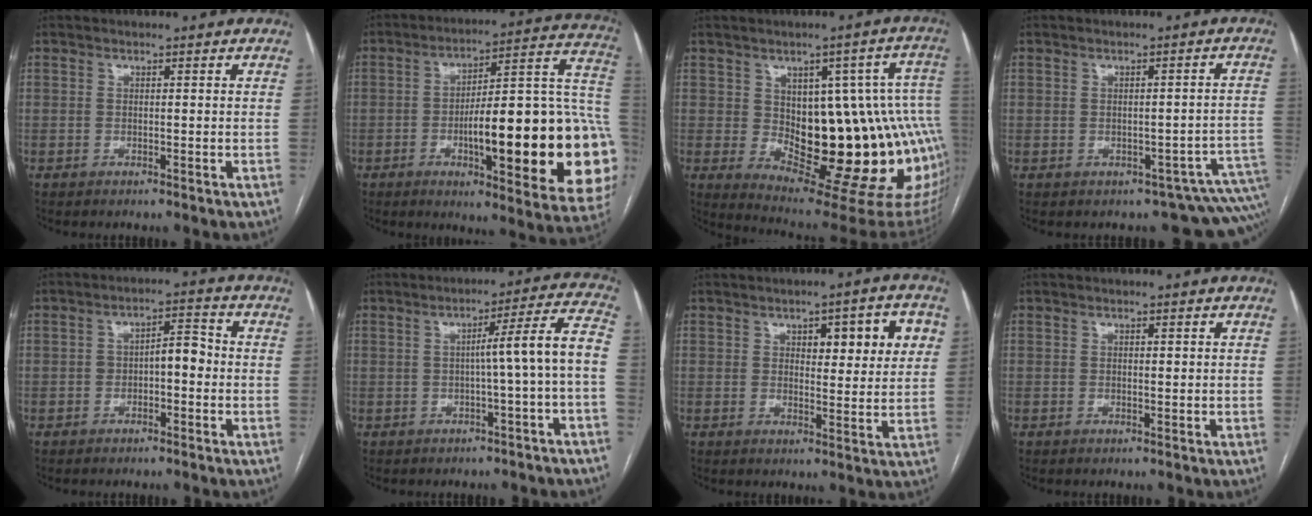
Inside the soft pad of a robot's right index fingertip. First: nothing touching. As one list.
[{"total": 29.1, "force": [-5.5, 5.3, 28.1], "torque": [-0.296, 0.013, -0.073]}, {"total": 23.3, "force": [-1.8, 7.9, 21.9], "torque": [-0.198, 0.019, 0.001]}, {"total": 7.9, "force": [-3.6, 5.2, 4.8], "torque": [-0.027, 0.035, -0.031]}, {"total": 4.4, "force": [-0.8, 1.8, 3.9], "torque": [-0.060, 0.025, -0.012]}, {"total": 8.2, "force": [-1.5, -1.3, 8.0], "torque": [-0.104, 0.021, -0.021]}, {"total": 8.5, "force": [3.2, 2.8, 7.4], "torque": [-0.088, 0.013, 0.042]}, {"total": 0.6, "force": [0.3, 0.3, 0.5], "torque": [-0.009, 0.000, 0.004]}]